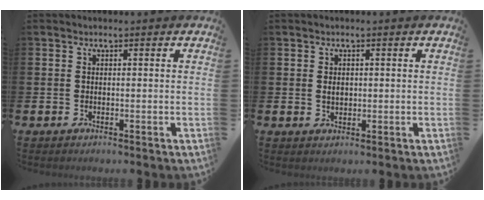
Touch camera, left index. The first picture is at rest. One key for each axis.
{"total": 1.3, "fx": 0.4, "fy": 0.9, "fz": 0.8, "tx": 0.002, "ty": -0.003, "tz": 0.002}